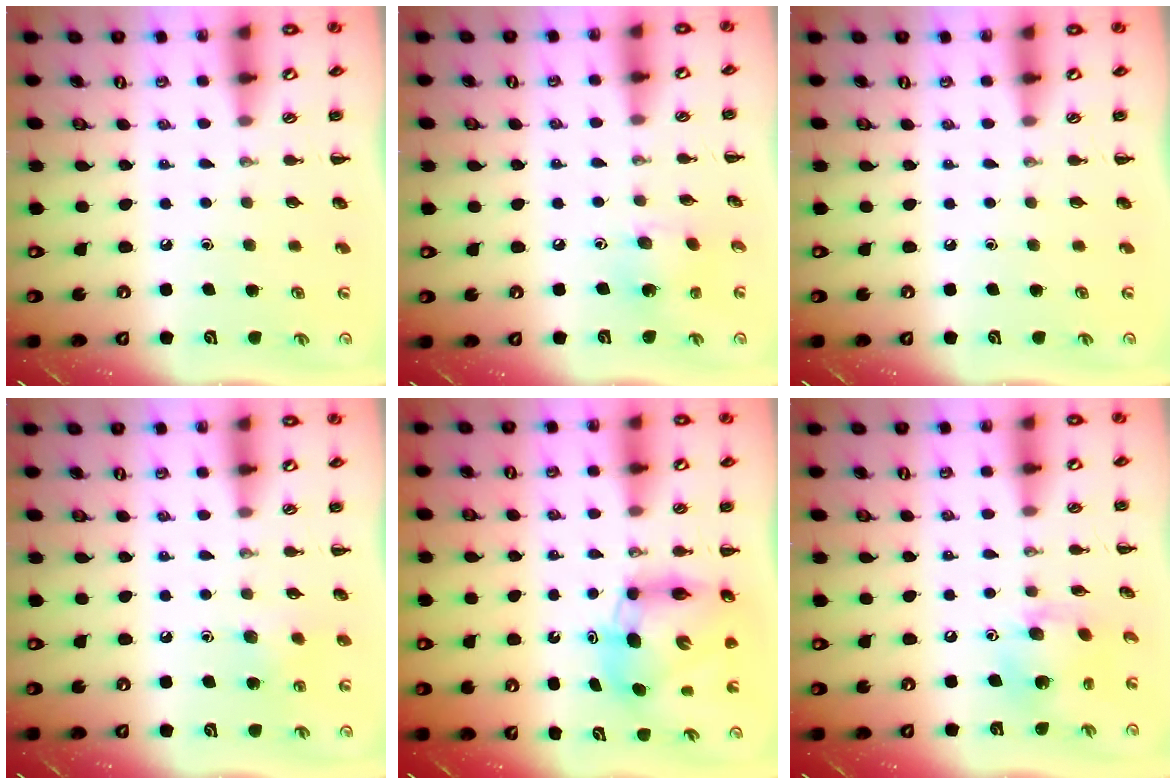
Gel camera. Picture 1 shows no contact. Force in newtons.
{"total": 3.3, "press": 3.2, "slide": 0.6}
{"total": 0.0}
{"total": 5.8, "press": 5.6, "slide": 1.5}
{"total": 8.4, "press": 8.1, "slide": 2.5}
{"total": 8.5, "press": 8.5, "slide": 0.5}